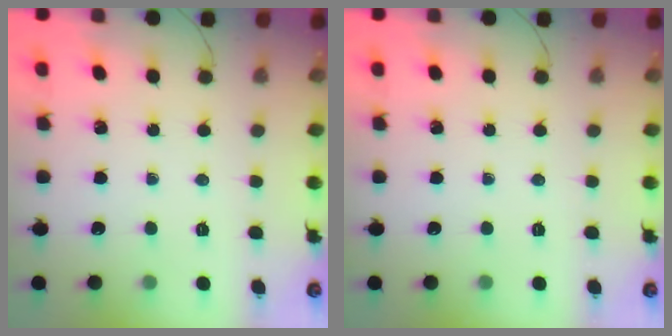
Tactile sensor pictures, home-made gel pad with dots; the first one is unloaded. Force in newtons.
{"total": 0.0}